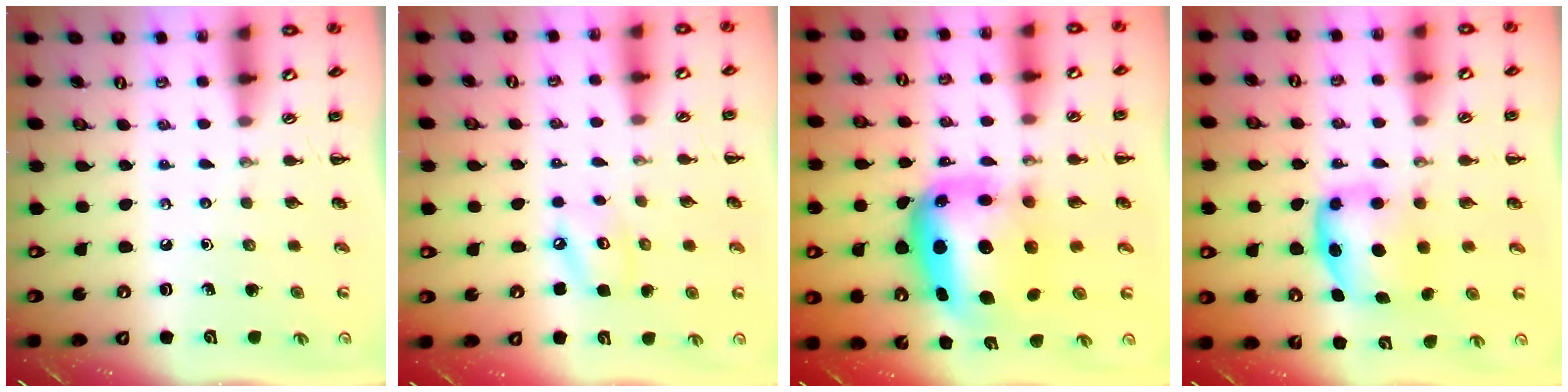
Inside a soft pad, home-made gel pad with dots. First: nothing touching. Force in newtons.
{"total": 5.8, "press": 5.8, "slide": 0.7}
{"total": 11.2, "press": 10.7, "slide": 3.2}
{"total": 6.1, "press": 6.1, "slide": 0.5}